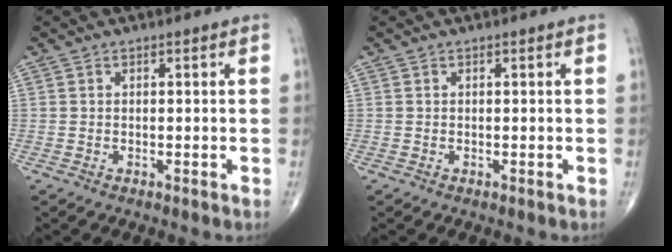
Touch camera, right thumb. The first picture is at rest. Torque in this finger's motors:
{"motor_torque": [0.06, 0.06, 0.00, 0.00, 0.00]}